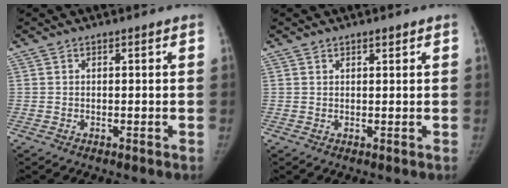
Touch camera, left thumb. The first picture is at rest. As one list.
[{"total": 1.0, "force": [0.8, 0.3, 0.5], "torque": [-0.002, -0.004, 0.012]}]